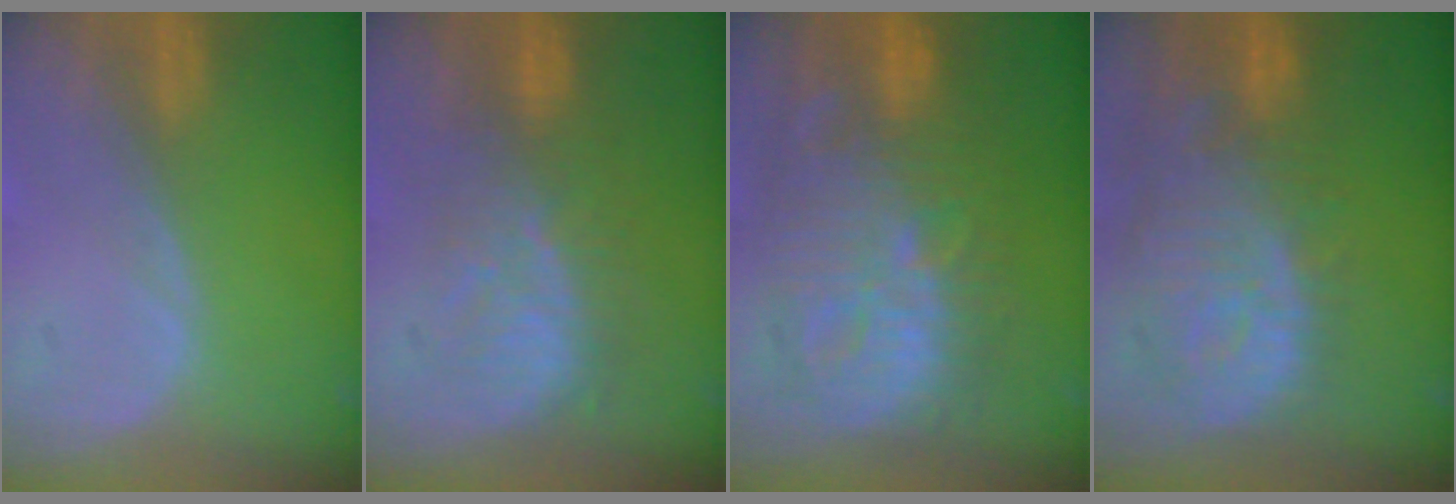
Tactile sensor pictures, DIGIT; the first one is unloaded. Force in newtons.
{"total": 8.0, "press": 7.8, "slide": 1.5}
{"total": 13.8, "press": 13.7, "slide": 1.3}
{"total": 12.6, "press": 11.1, "slide": 5.9}